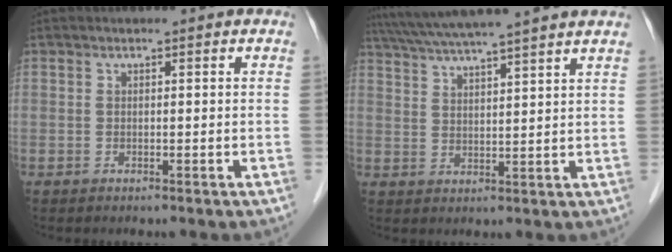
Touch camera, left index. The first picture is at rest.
{"total": 14.0, "force": [12.2, -1.1, 6.7], "torque": [-0.119, 0.023, 0.176]}